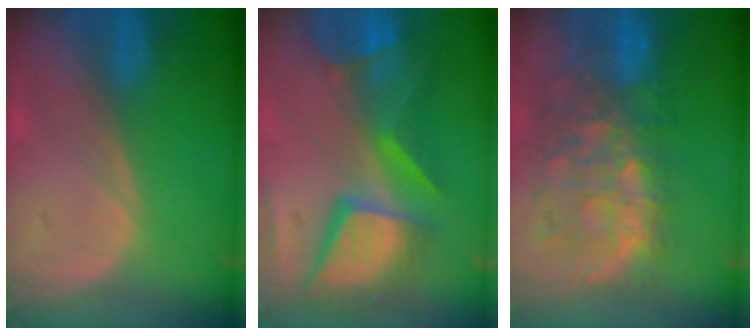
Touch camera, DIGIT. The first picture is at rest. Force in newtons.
{"total": 12.4, "press": 10.1, "slide": 7.1}
{"total": 11.2, "press": 9.8, "slide": 5.5}